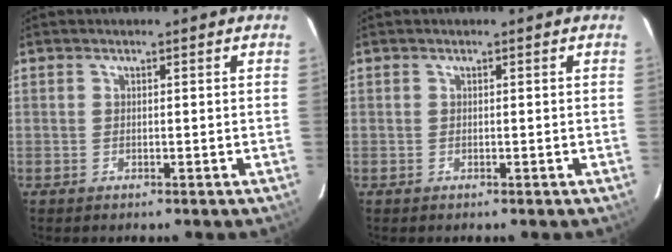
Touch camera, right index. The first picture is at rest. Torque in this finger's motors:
{"motor_torque": [-0.02, 0.02, 0.00, 0.00]}